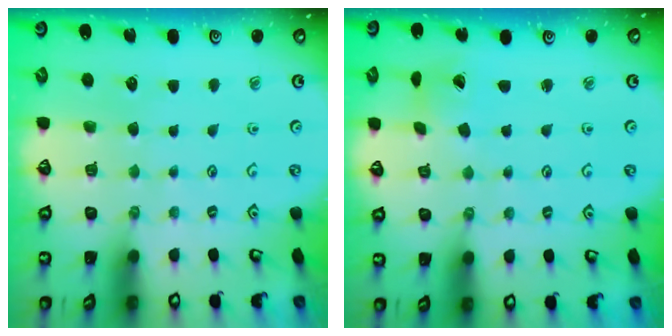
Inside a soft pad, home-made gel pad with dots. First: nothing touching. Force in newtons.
{"total": 1.8, "press": 1.8, "slide": 0.2}